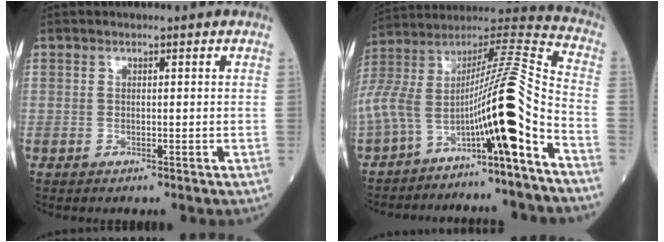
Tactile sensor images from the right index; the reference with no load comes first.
{"total": 19.2, "force": [-9.9, 0.8, 16.4], "torque": [-0.323, 0.052, -0.173]}